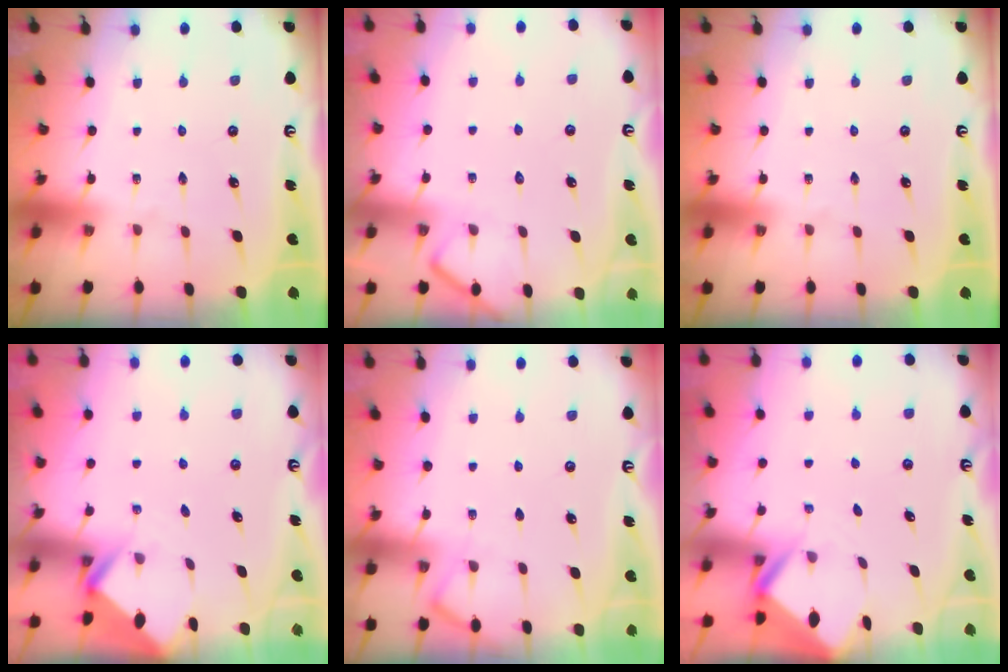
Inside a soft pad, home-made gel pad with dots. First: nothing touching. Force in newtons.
{"total": 5.9, "press": 5.9, "slide": 0.4}
{"total": 0.0}
{"total": 2.8, "press": 2.8, "slide": 0.2}
{"total": 5.5, "press": 5.4, "slide": 0.7}
{"total": 2.4, "press": 2.4, "slide": 0.1}